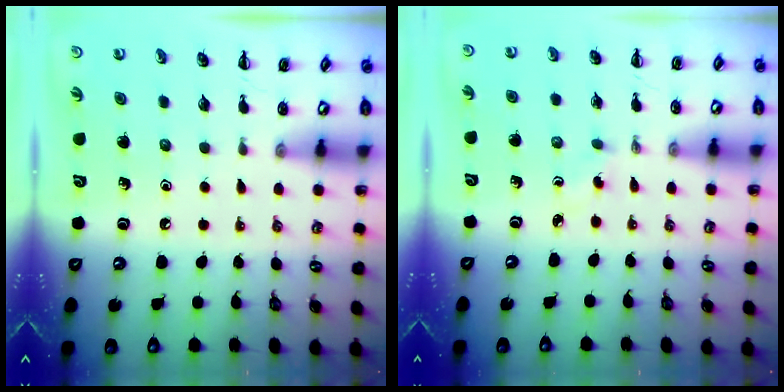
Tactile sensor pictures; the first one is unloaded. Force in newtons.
{"total": 1.3, "press": 1.1, "slide": 0.7}